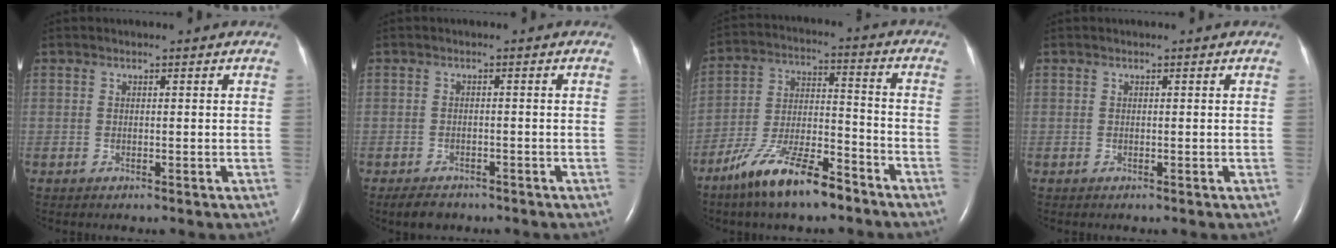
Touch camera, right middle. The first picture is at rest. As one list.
[{"total": 3.6, "force": [-2.8, 1.8, 1.3], "torque": [-0.027, -0.003, -0.038]}, {"total": 13.0, "force": [-9.4, 3.0, 8.5], "torque": [-0.168, -0.003, -0.172]}, {"total": 0.0}]